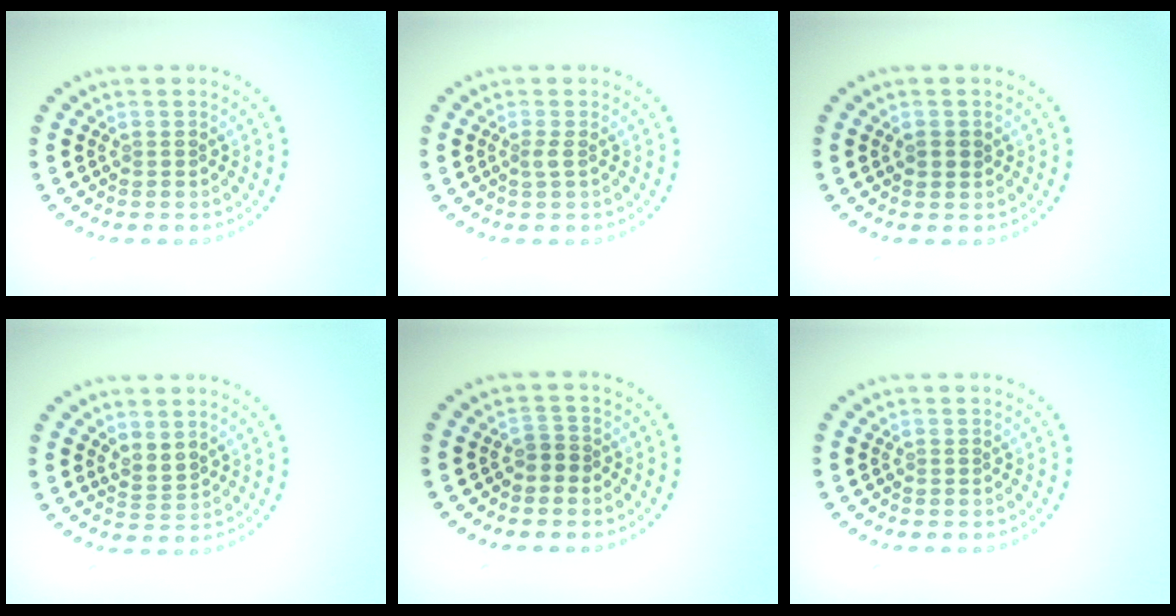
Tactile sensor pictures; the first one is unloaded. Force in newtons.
{"total": 0.8, "press": 0.6, "slide": 0.6}
{"total": 1.2, "press": 1.1, "slide": 0.4}
{"total": 1.7, "press": 1.4, "slide": 1.0}
{"total": 1.3, "press": 1.0, "slide": 0.8}
{"total": 0.0}